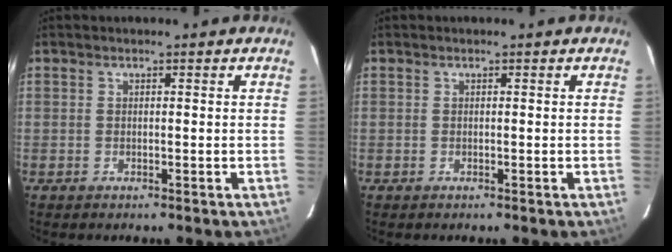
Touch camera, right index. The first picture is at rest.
{"total": 0.0}